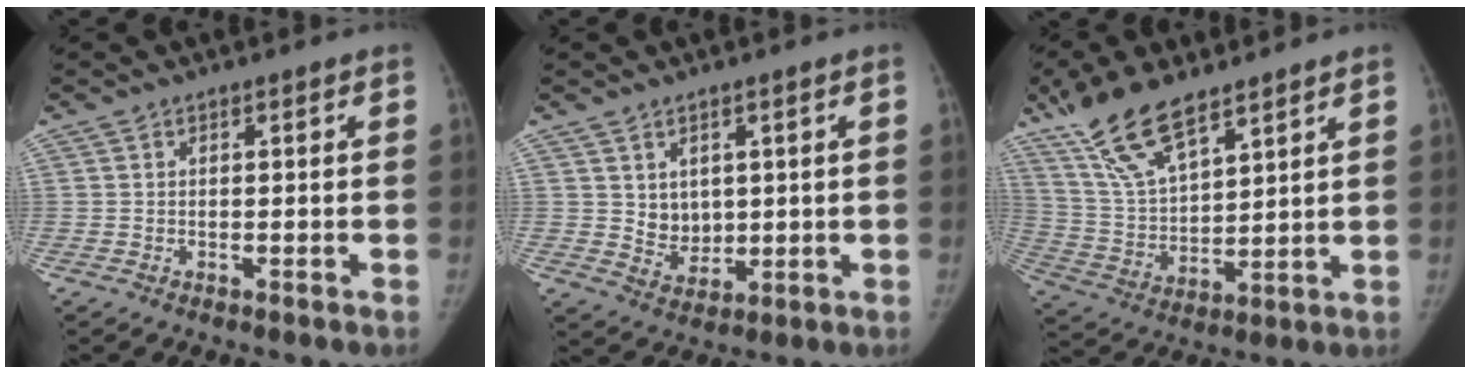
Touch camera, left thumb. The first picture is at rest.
{"total": 5.2, "force": [1.4, 4.2, 2.8], "torque": [-0.025, -0.018, 0.039]}
{"total": 15.0, "force": [10.4, 5.5, 9.3], "torque": [-0.163, -0.037, 0.212]}